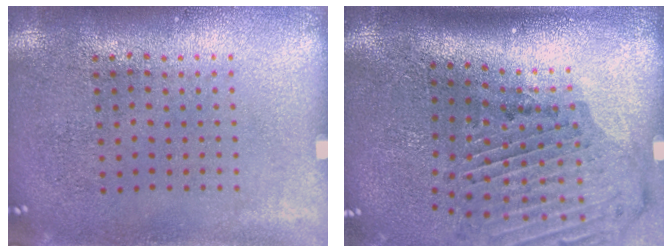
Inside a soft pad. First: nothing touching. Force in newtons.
{"total": 2.0, "press": 1.7, "slide": 1.1}